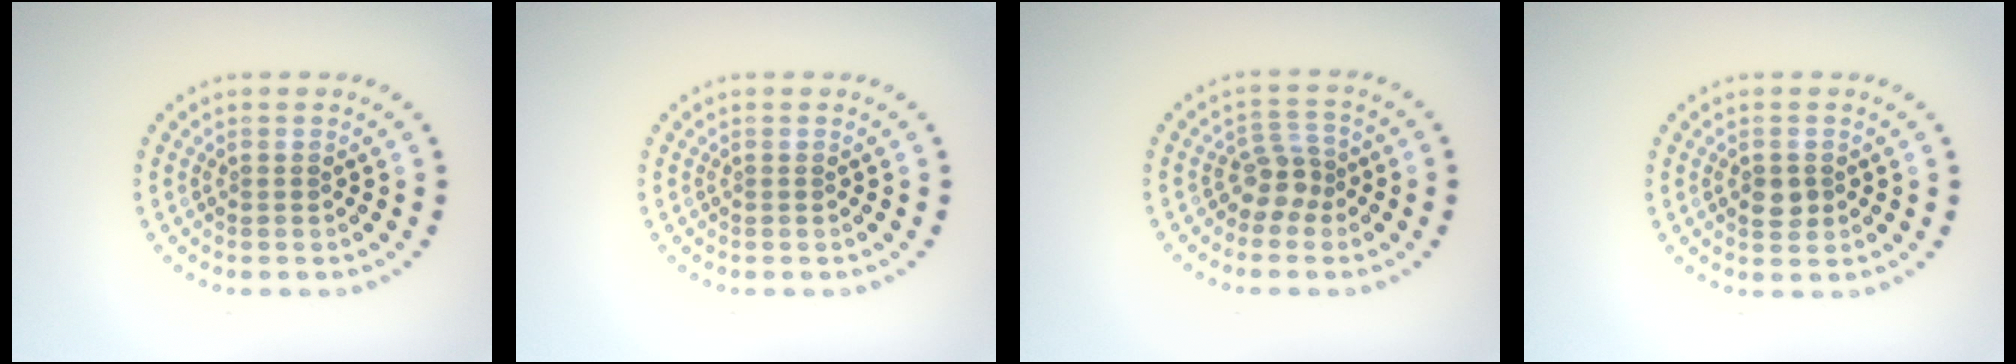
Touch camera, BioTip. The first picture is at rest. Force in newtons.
{"total": 0.0}
{"total": 2.4, "press": 1.8, "slide": 1.5}
{"total": 1.7, "press": 1.7, "slide": 0.2}